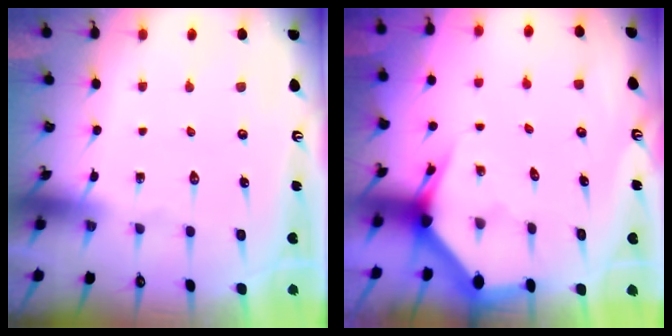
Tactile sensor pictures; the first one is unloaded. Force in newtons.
{"total": 3.1, "press": 3.1, "slide": 0.1}